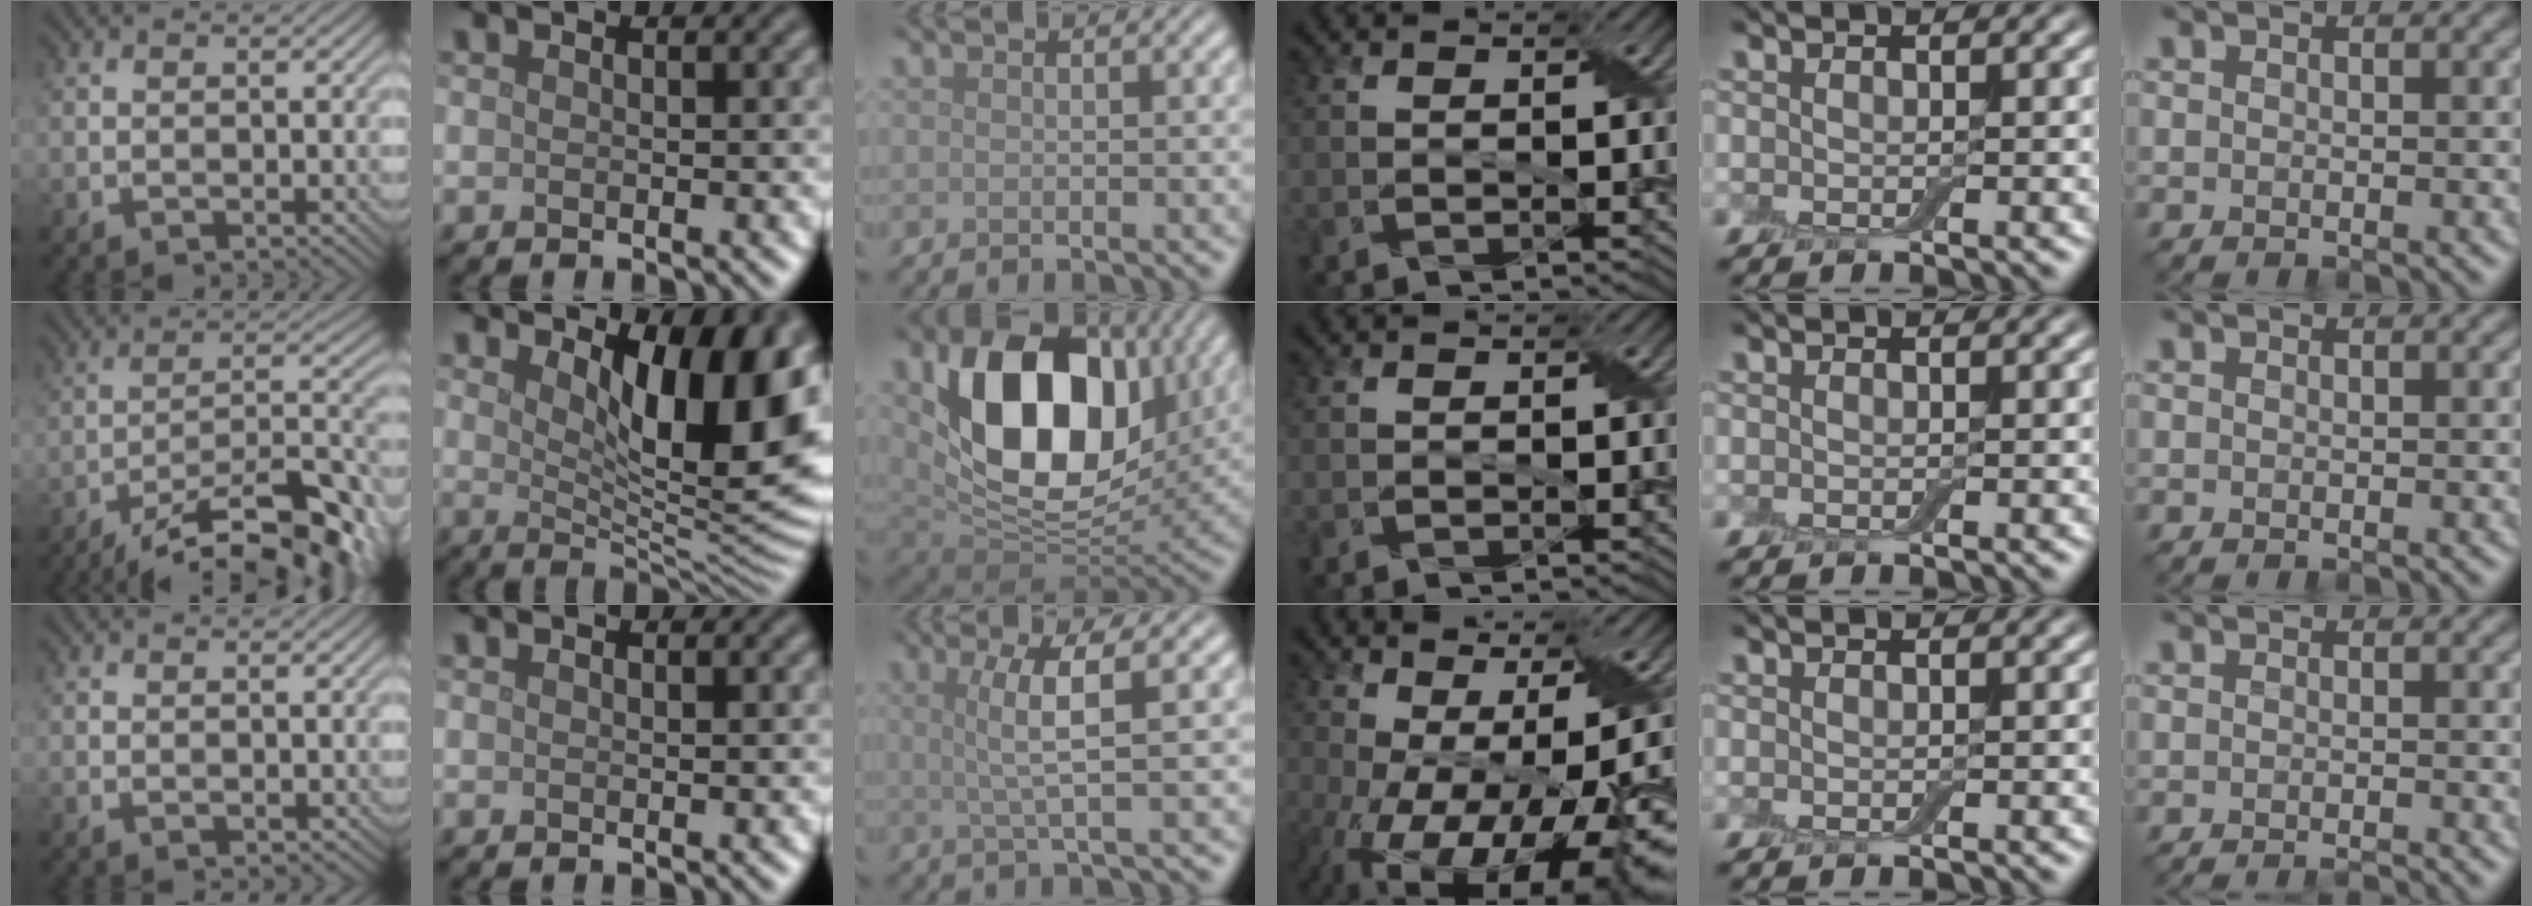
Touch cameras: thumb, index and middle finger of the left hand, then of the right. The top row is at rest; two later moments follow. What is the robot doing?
{"motion": "peel", "object": "aluminum foil"}